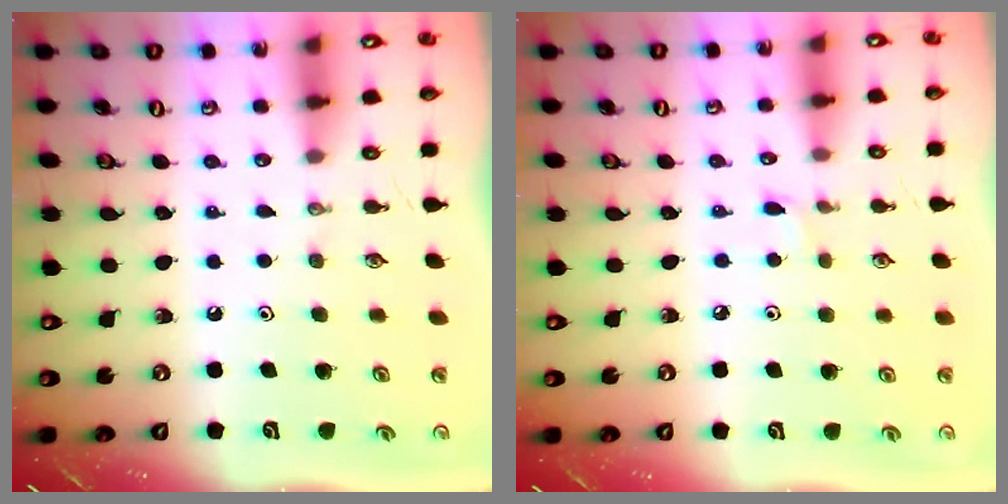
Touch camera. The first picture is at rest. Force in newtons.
{"total": 1.6, "press": 1.5, "slide": 0.2}